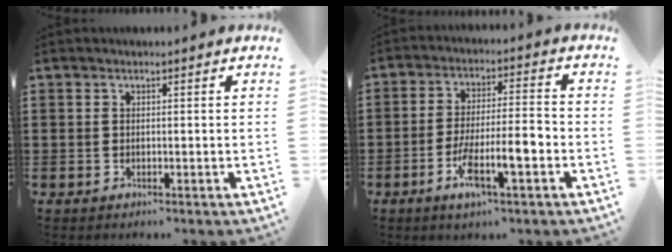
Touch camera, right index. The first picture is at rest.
{"total": 9.1, "force": [-3.6, 2.0, 8.1], "torque": [-0.149, 0.000, -0.064]}